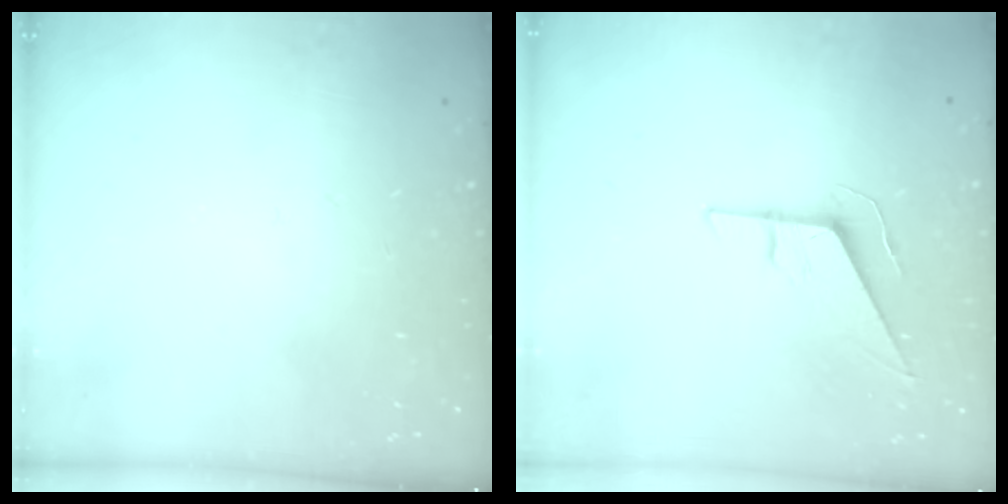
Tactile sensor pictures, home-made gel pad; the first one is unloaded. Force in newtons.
{"total": 9.2, "press": 9.1, "slide": 0.9}